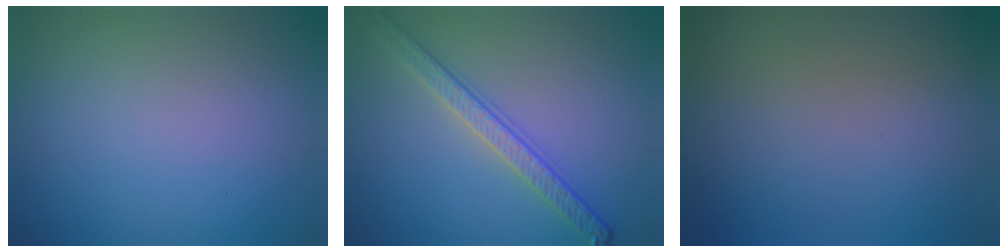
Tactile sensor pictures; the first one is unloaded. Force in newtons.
{"total": 3.2, "press": 3.1, "slide": 0.5}
{"total": 0.0}